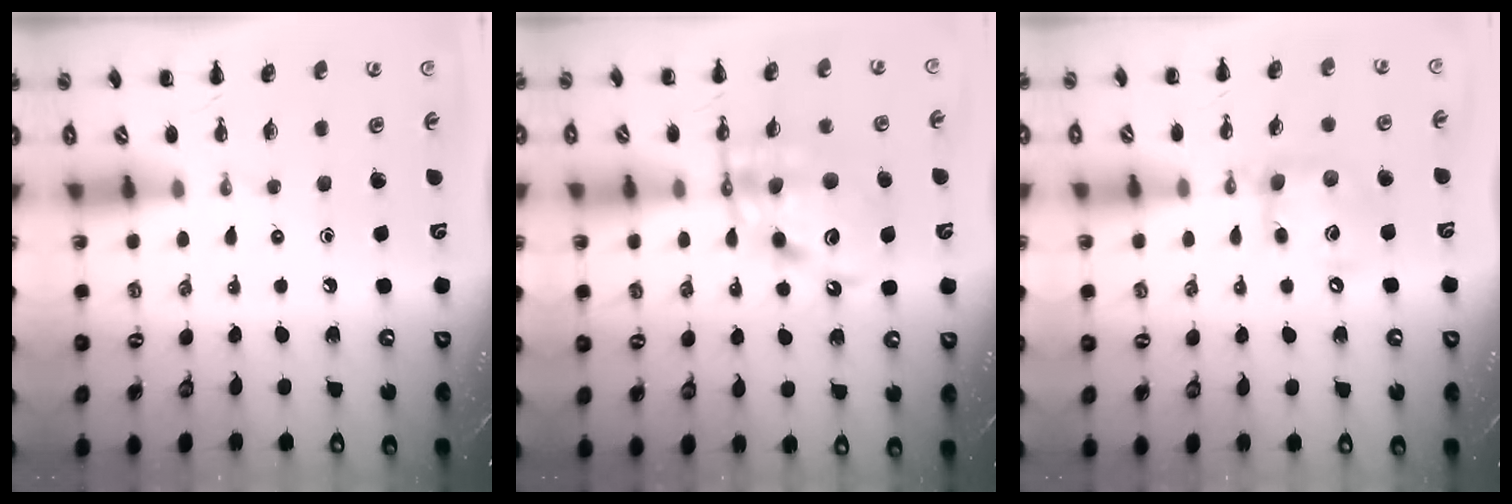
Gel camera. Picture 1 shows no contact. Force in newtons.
{"total": 11.3, "press": 10.9, "slide": 2.9}
{"total": 12.2, "press": 12.0, "slide": 1.9}